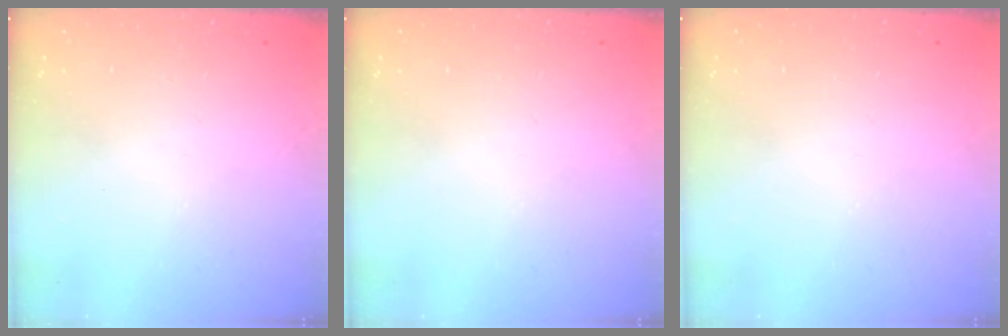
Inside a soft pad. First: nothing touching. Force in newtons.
{"total": 0.0}
{"total": 0.0}